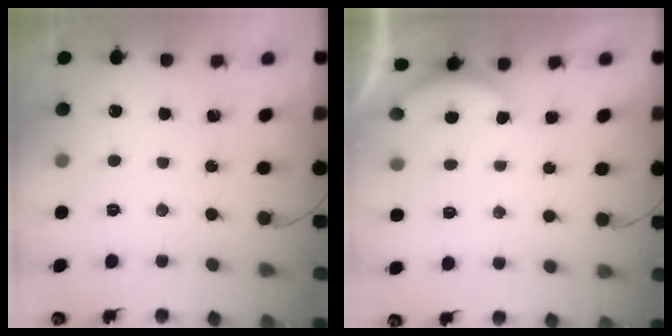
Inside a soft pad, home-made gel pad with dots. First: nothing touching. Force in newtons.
{"total": 1.7, "press": 1.6, "slide": 0.6}